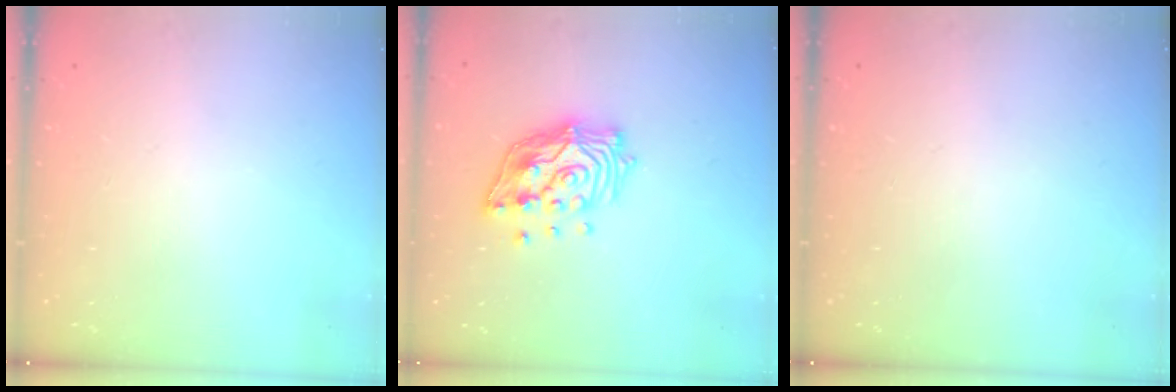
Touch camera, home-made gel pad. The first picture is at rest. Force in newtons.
{"total": 14.9, "press": 14.8, "slide": 1.7}
{"total": 0.0}